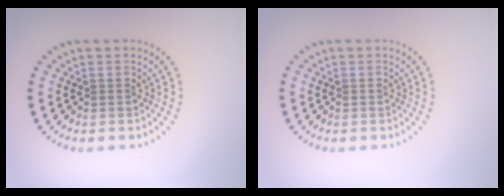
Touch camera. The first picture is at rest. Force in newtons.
{"total": 0.0}